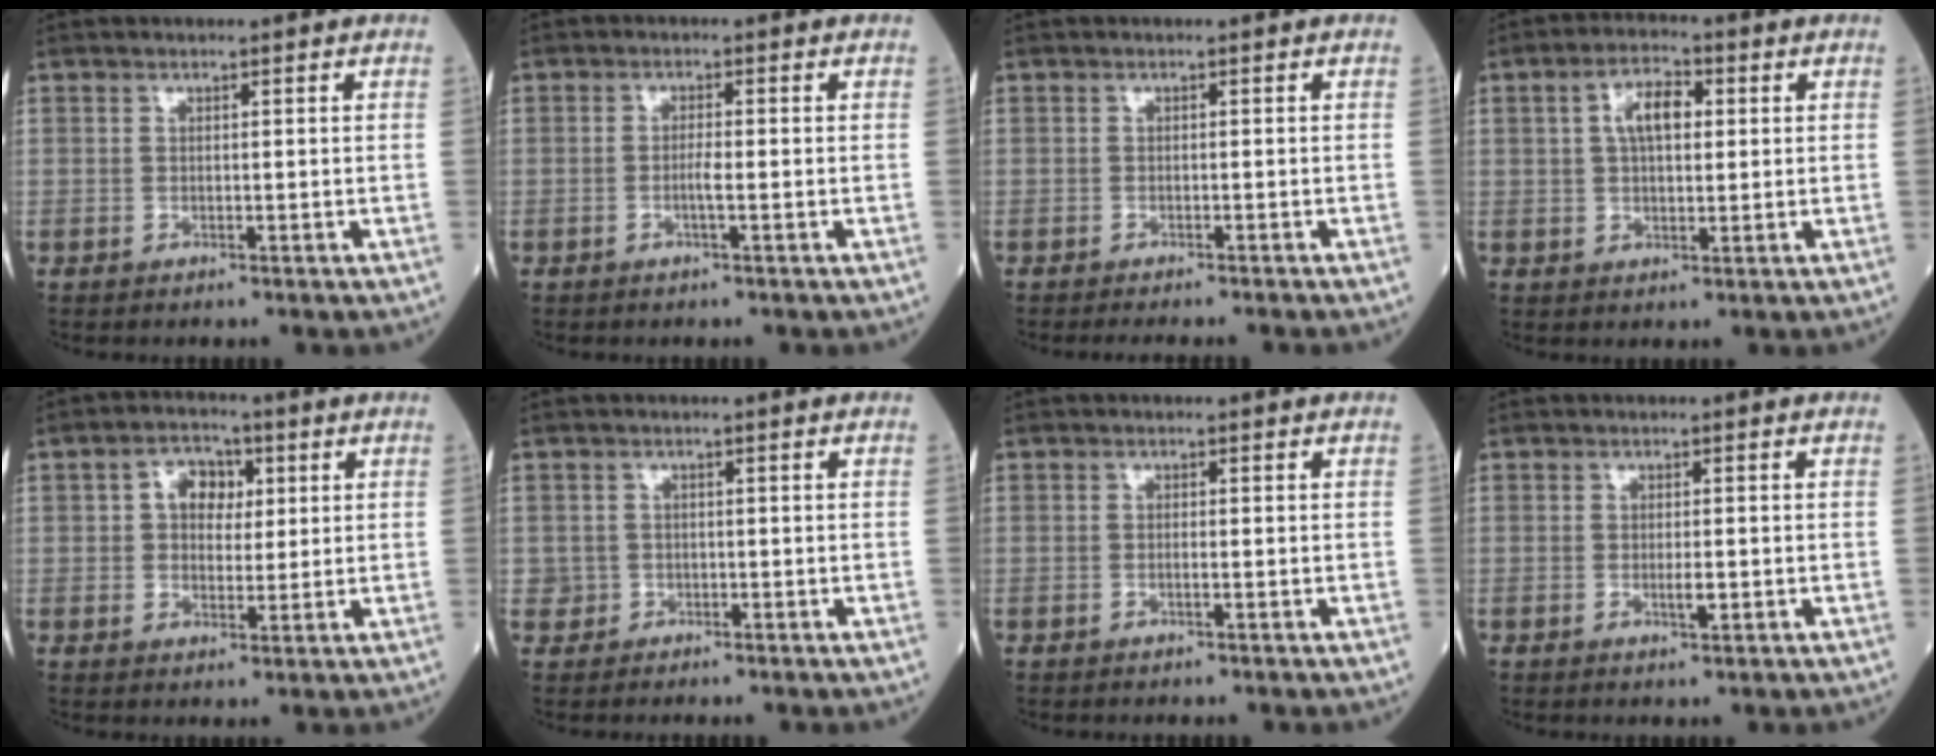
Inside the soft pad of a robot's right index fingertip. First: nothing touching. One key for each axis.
{"total": 1.8, "fx": -0.6, "fy": 0.0, "fz": 1.7, "tx": -0.033, "ty": 0.000, "tz": -0.013}
{"total": 5.6, "fx": -5.0, "fy": 0.1, "fz": 2.4, "tx": -0.018, "ty": -0.012, "tz": -0.065}
{"total": 6.0, "fx": 1.5, "fy": 2.7, "fz": 5.1, "tx": -0.097, "ty": 0.015, "tz": 0.026}
{"total": 5.5, "fx": 1.4, "fy": 3.8, "fz": 3.7, "tx": -0.058, "ty": 0.018, "tz": 0.024}
{"total": 1.5, "fx": -0.5, "fy": 1.4, "fz": -0.2, "tx": 0.004, "ty": 0.008, "tz": -0.011}
{"total": 0.7, "fx": -0.3, "fy": 0.0, "fz": 0.6, "tx": -0.012, "ty": 0.001, "tz": -0.006}
{"total": 1.7, "fx": -0.4, "fy": 0.4, "fz": 1.6, "tx": -0.030, "ty": -0.001, "tz": -0.004}